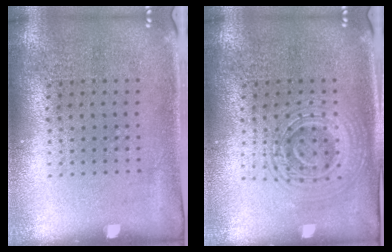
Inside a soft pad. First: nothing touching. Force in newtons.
{"total": 2.8, "press": 2.7, "slide": 0.5}